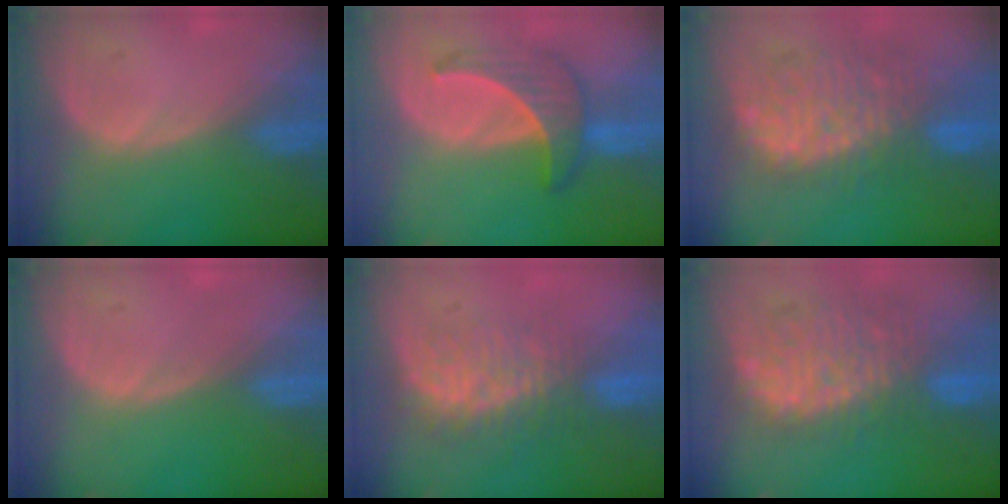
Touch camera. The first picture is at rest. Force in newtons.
{"total": 6.5, "press": 6.3, "slide": 1.7}
{"total": 10.7, "press": 10.0, "slide": 3.9}
{"total": 0.0}
{"total": 7.7, "press": 7.4, "slide": 1.9}
{"total": 10.7, "press": 10.0, "slide": 3.9}